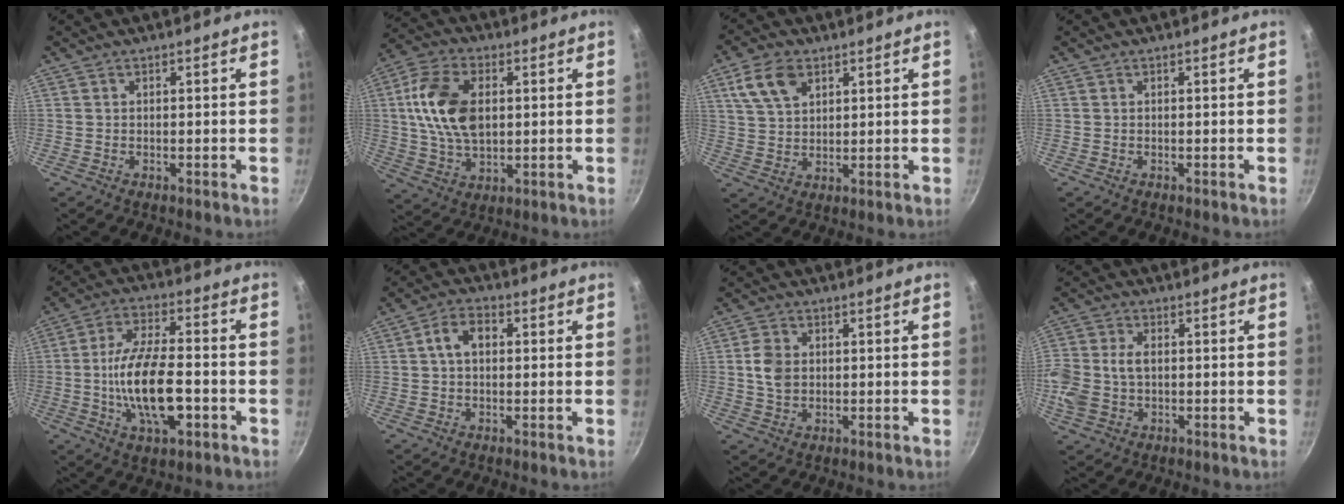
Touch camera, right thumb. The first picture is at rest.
{"total": 14.6, "force": [2.1, 9.1, 11.2], "torque": [-0.195, 0.003, 0.033]}
{"total": 8.4, "force": [4.1, 5.2, 5.2], "torque": [-0.086, -0.004, 0.079]}
{"total": 0.0}
{"total": 15.6, "force": [-3.7, 6.8, 13.6], "torque": [-0.240, 0.027, -0.067]}
{"total": 5.6, "force": [0.7, 3.8, 4.1], "torque": [-0.059, 0.015, 0.004]}
{"total": 5.4, "force": [0.4, 4.1, 3.5], "torque": [-0.056, 0.003, 0.005]}
{"total": 11.5, "force": [-0.3, 8.3, 8.0], "torque": [-0.181, 0.019, -0.010]}